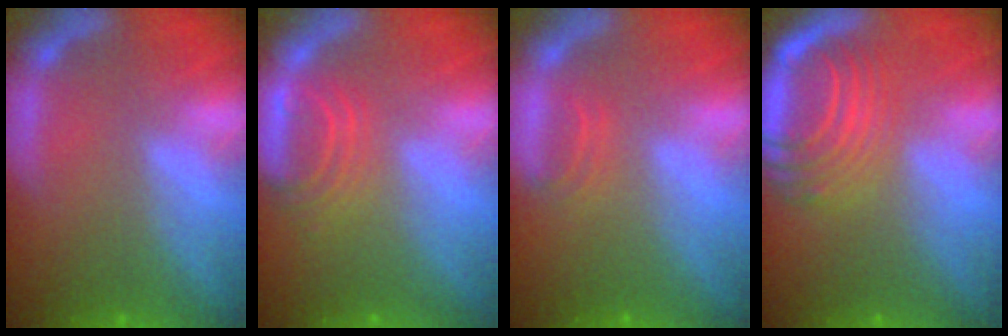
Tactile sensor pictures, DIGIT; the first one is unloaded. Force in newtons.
{"total": 4.0}
{"total": 1.4}
{"total": 9.0}